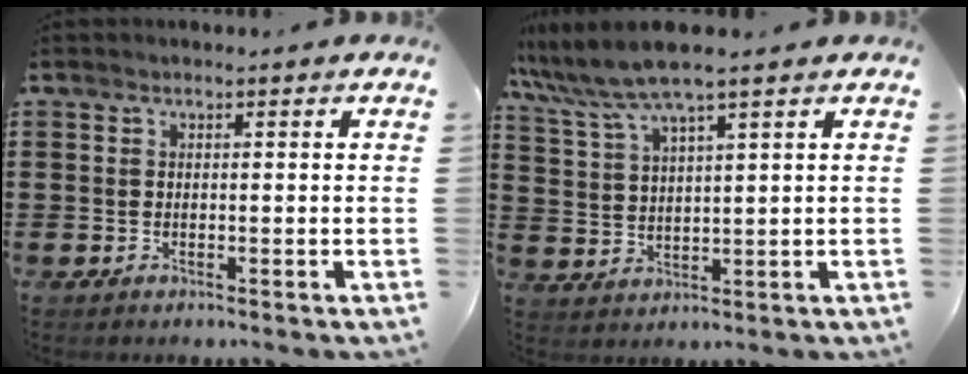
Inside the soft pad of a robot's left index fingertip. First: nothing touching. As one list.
[{"total": 6.1, "force": [4.9, 0.3, 3.7], "torque": [-0.087, -0.013, 0.085]}]